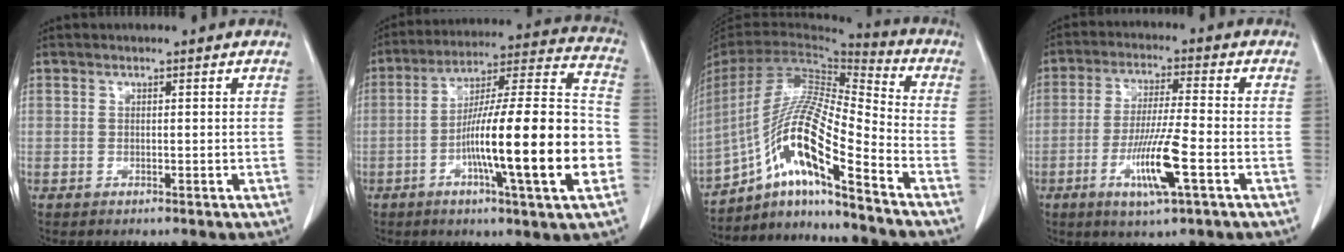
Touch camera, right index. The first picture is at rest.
{"total": 21.5, "force": [-5.8, 0.8, 20.7], "torque": [-0.303, 0.005, -0.093]}
{"total": 17.0, "force": [-10.5, 0.7, 13.4], "torque": [-0.274, -0.001, -0.196]}
{"total": 9.8, "force": [-3.6, 0.2, 9.1], "torque": [-0.175, -0.016, -0.067]}